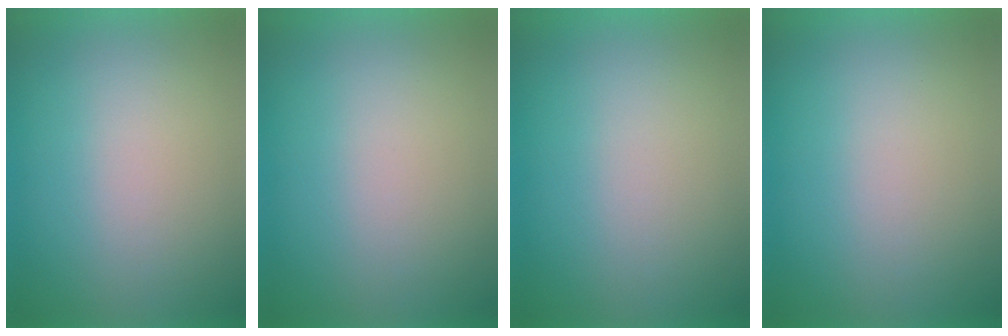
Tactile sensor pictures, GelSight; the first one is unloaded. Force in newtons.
{"total": 0.0}
{"total": 0.0}
{"total": 1.4}